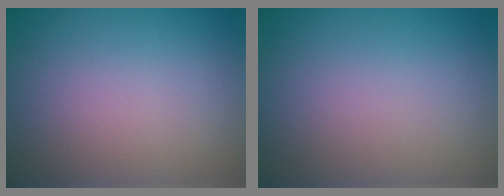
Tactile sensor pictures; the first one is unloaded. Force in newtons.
{"total": 0.0}